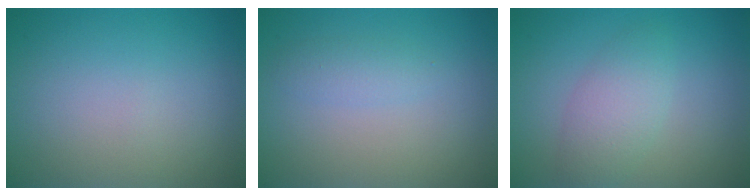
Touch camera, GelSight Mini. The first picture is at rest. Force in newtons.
{"total": 1.4, "press": 1.4, "slide": 0.1}
{"total": 3.2, "press": 3.2, "slide": 0.1}